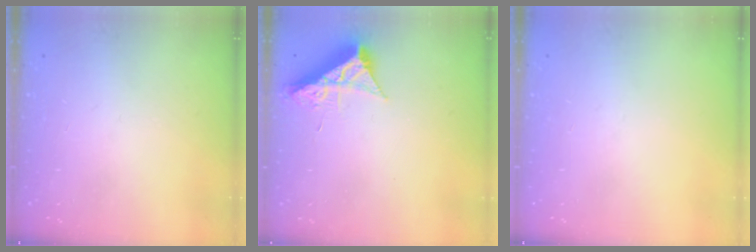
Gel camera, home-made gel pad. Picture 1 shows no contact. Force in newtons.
{"total": 8.9, "press": 8.9, "slide": 0.4}
{"total": 0.0}